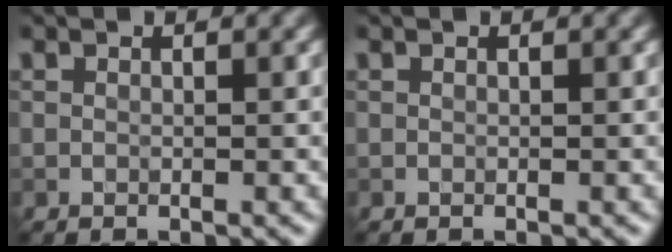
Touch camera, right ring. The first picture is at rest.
{"total": 0.0}